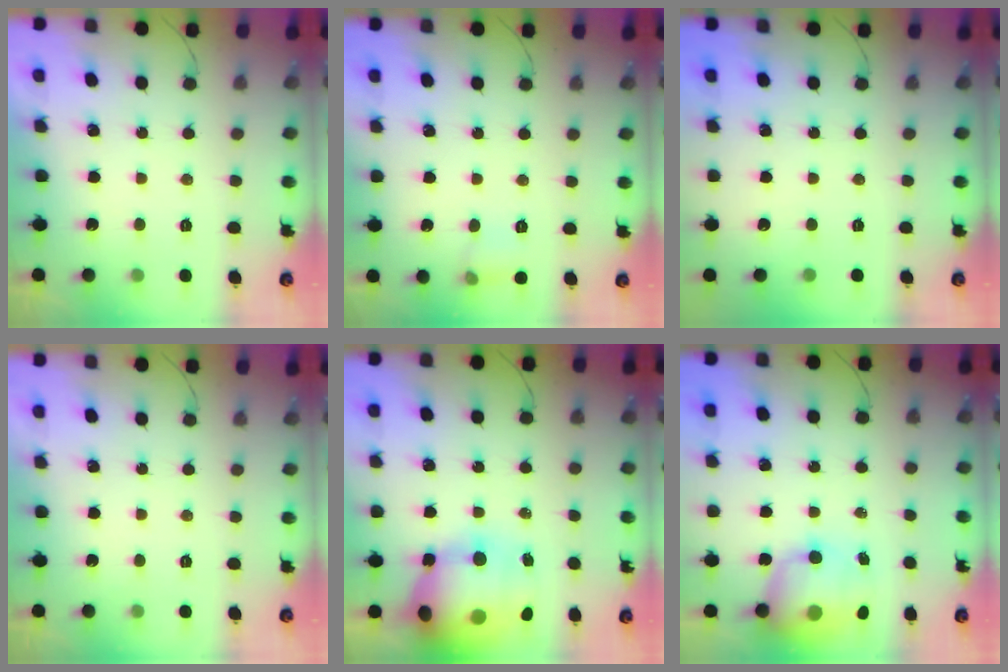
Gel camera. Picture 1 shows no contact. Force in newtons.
{"total": 6.6, "press": 6.3, "slide": 2.0}
{"total": 0.0}
{"total": 0.0}
{"total": 22.3, "press": 21.8, "slide": 5.0}
{"total": 12.7, "press": 12.2, "slide": 3.4}